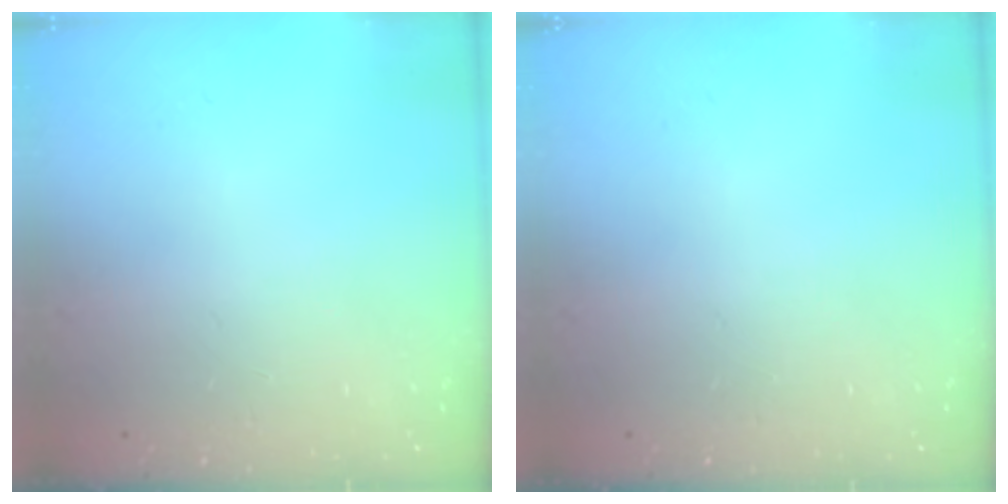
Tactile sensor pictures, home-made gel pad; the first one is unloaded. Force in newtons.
{"total": 0.0}